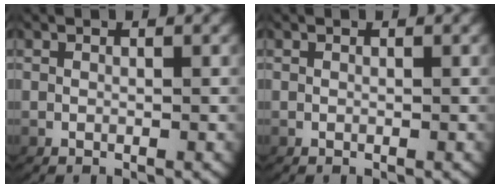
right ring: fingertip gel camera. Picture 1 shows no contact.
{"total": 0.0}